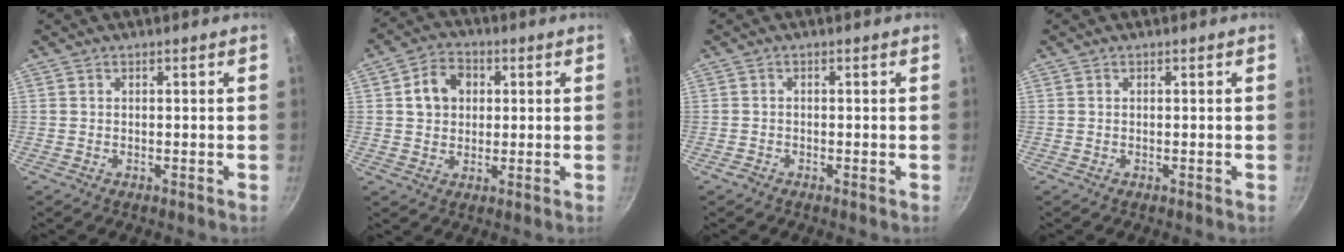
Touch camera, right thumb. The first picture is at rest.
{"total": 7.7, "force": [1.5, 6.1, 4.5], "torque": [-0.056, 0.007, 0.021]}
{"total": 0.9, "force": [-0.6, 0.4, 0.5], "torque": [-0.008, -0.001, -0.014]}
{"total": 0.0}